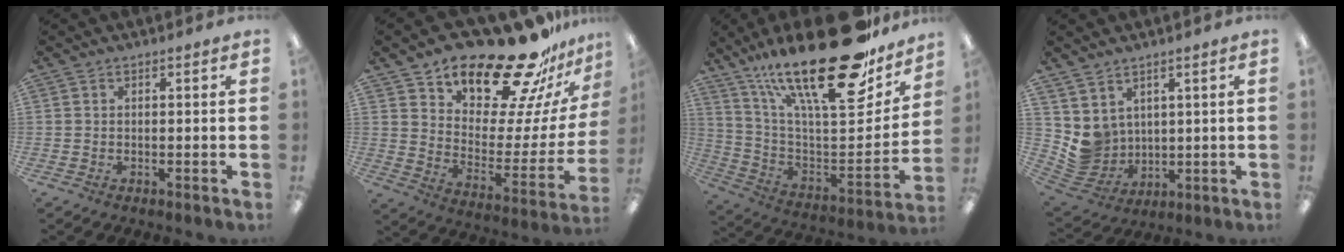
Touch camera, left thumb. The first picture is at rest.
{"total": 23.2, "force": [20.2, 6.8, 9.2], "torque": [-0.129, -0.166, 0.339]}
{"total": 30.7, "force": [20.1, 9.9, 21.0], "torque": [-0.333, -0.129, 0.335]}
{"total": 7.1, "force": [3.8, 6.0, 0.4], "torque": [-0.052, -0.035, 0.082]}